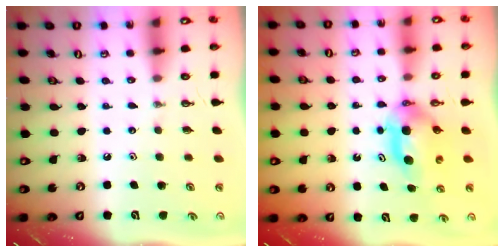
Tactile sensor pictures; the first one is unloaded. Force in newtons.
{"total": 5.4, "press": 5.2, "slide": 1.1}